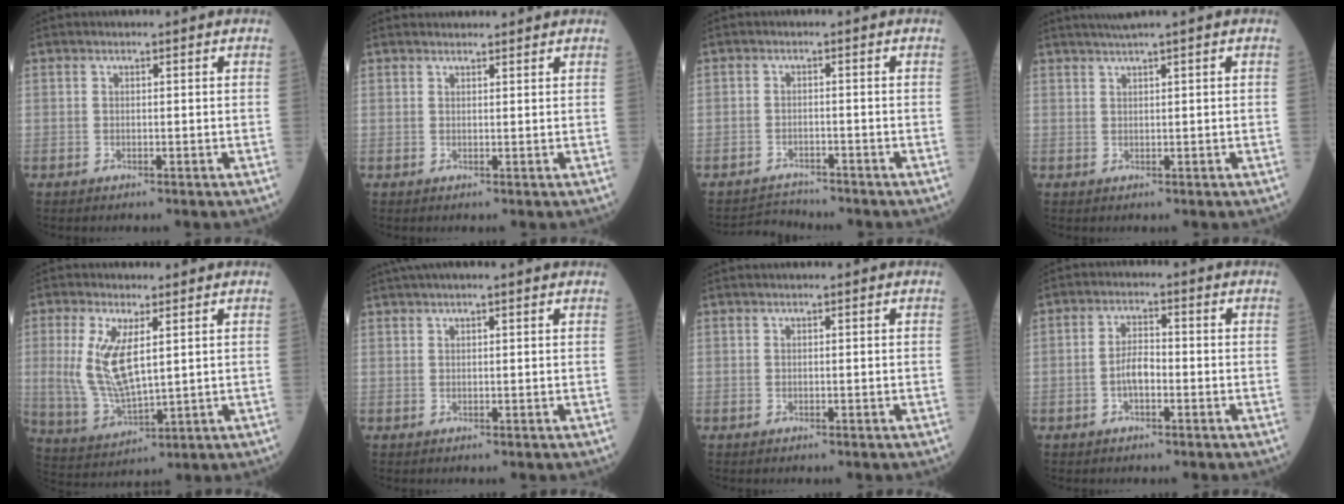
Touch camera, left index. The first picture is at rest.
{"total": 3.3, "force": [3.2, 0.4, 0.6], "torque": [-0.007, 0.021, 0.041]}
{"total": 3.3, "force": [-3.1, 0.0, -1.2], "torque": [0.022, -0.012, -0.050]}
{"total": 2.2, "force": [1.6, -0.8, 1.3], "torque": [-0.029, 0.004, 0.037]}
{"total": 9.3, "force": [2.1, 3.0, 8.5], "torque": [-0.194, -0.004, 0.058]}
{"total": 4.8, "force": [4.0, -0.2, 2.7], "torque": [-0.038, 0.034, 0.058]}
{"total": 0.0}
{"total": 3.5, "force": [-1.2, 1.2, 3.1], "torque": [-0.059, 0.009, -0.017]}